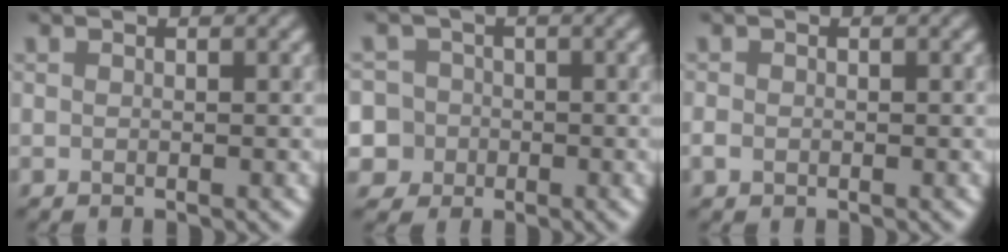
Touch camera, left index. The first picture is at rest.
{"total": 7.0, "force": [-1.7, 6.6, 1.6], "torque": [-0.035, 0.011, -0.065]}
{"total": 1.2, "force": [-0.3, 1.0, 0.6], "torque": [-0.011, -0.003, -0.009]}